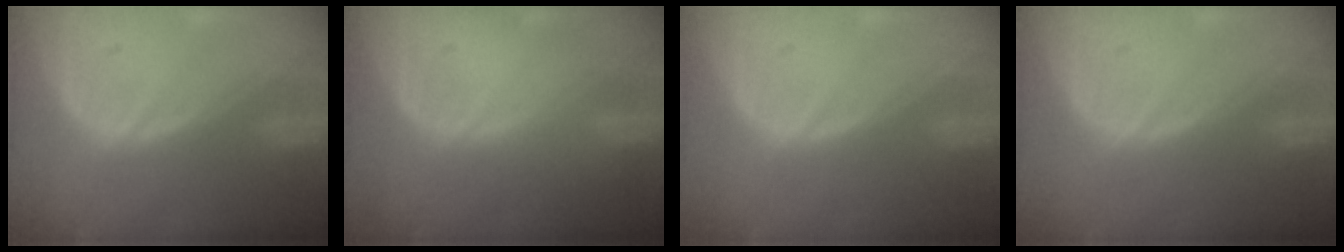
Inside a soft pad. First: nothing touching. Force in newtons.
{"total": 0.0}
{"total": 0.0}
{"total": 0.0}